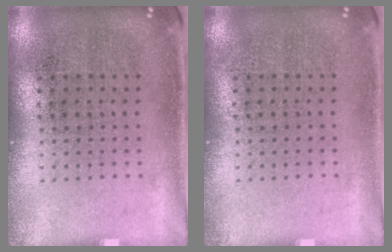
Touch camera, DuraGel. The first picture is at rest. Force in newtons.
{"total": 0.0}